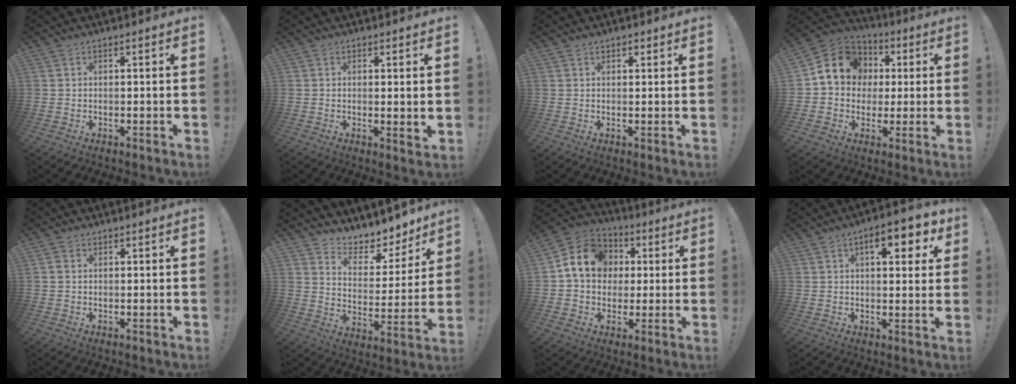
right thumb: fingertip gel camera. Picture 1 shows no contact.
{"total": 1.9, "force": [1.2, 0.1, 1.4], "torque": [-0.004, -0.012, 0.017]}
{"total": 1.5, "force": [0.9, 1.1, 0.4], "torque": [0.004, -0.004, 0.015]}
{"total": 14.6, "force": [3.2, 12.5, 6.6], "torque": [-0.090, 0.000, 0.070]}
{"total": 1.4, "force": [0.5, 1.1, 0.7], "torque": [-0.022, 0.007, 0.012]}
{"total": 7.5, "force": [6.5, 3.3, 1.9], "torque": [-0.025, -0.068, 0.115]}
{"total": 13.6, "force": [2.4, 11.7, 6.5], "torque": [-0.094, 0.011, 0.055]}
{"total": 9.3, "force": [3.9, 3.6, 7.6], "torque": [-0.084, -0.012, 0.056]}